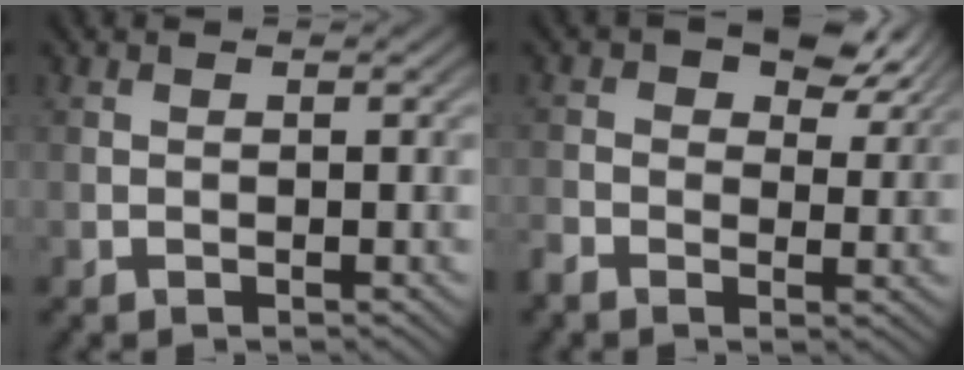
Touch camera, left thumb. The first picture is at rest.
{"total": 6.4, "force": [1.6, 4.4, 4.4], "torque": [-0.075, -0.004, 0.016]}